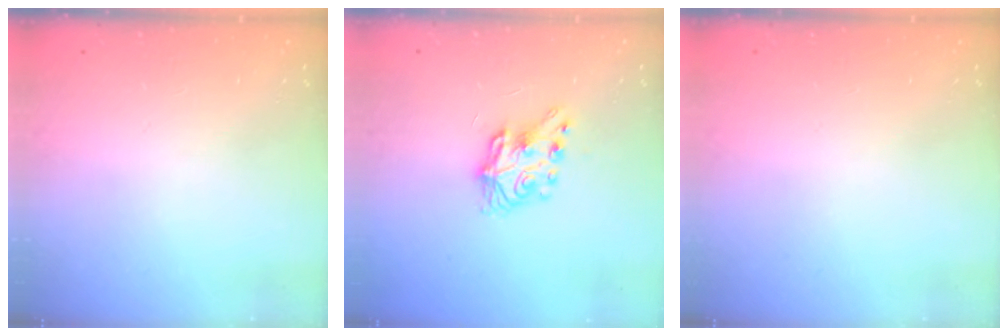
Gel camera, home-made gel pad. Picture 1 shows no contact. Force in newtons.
{"total": 7.1, "press": 7.1, "slide": 0.4}
{"total": 0.0}